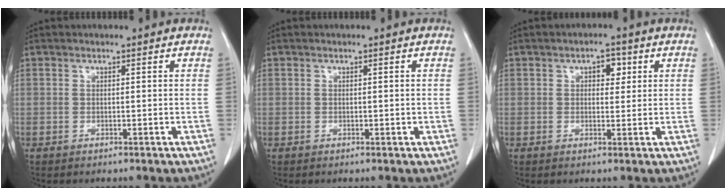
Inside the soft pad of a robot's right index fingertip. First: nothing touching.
{"total": 0.6, "force": [0.0, 0.3, 0.5], "torque": [-0.007, 0.000, 0.003]}
{"total": 2.9, "force": [1.1, 1.7, 2.2], "torque": [-0.028, 0.008, 0.014]}